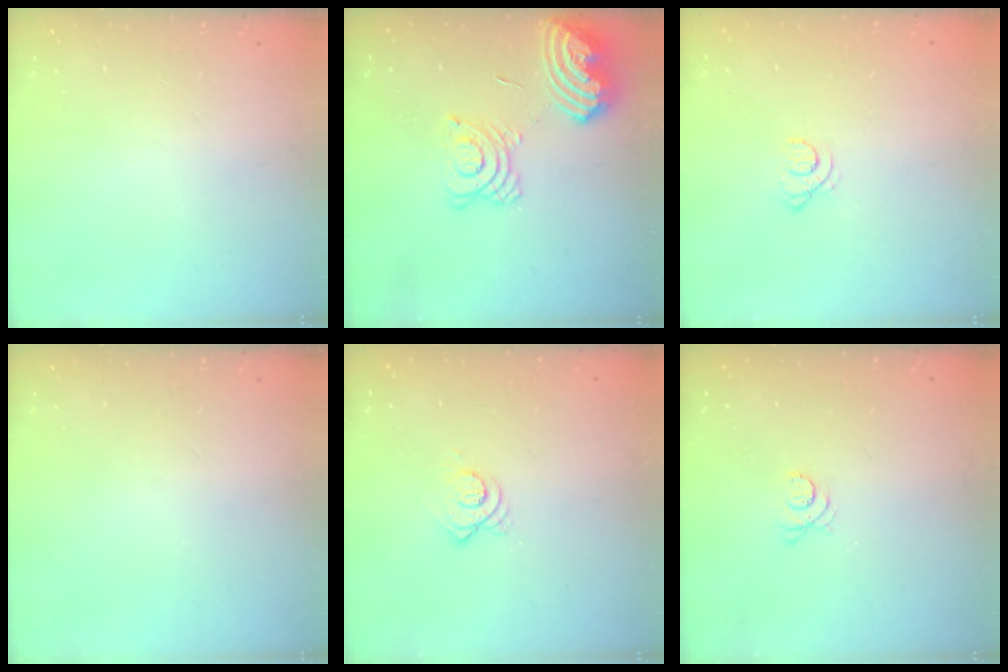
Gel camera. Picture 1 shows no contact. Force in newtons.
{"total": 14.4, "press": 14.3, "slide": 1.5}
{"total": 1.8, "press": 1.8, "slide": 0.2}
{"total": 0.0}
{"total": 4.2, "press": 4.2, "slide": 0.2}
{"total": 3.5, "press": 3.5, "slide": 0.5}